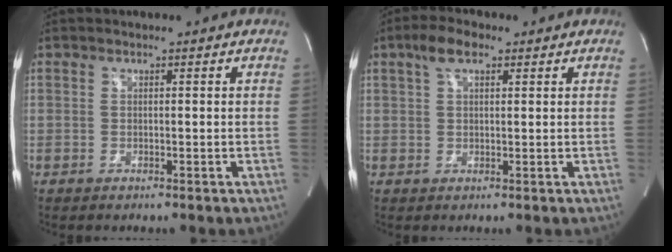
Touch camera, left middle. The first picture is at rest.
{"total": 4.3, "force": [2.4, 1.7, 3.1], "torque": [-0.069, 0.018, 0.046]}